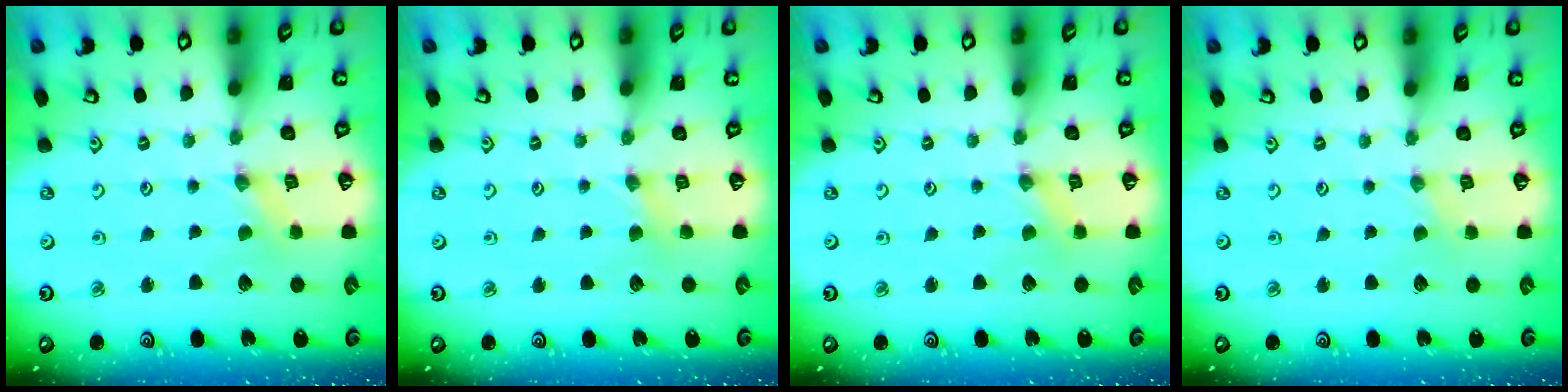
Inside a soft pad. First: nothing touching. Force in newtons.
{"total": 2.2, "press": 2.2, "slide": 0.4}
{"total": 0.0}
{"total": 0.0}